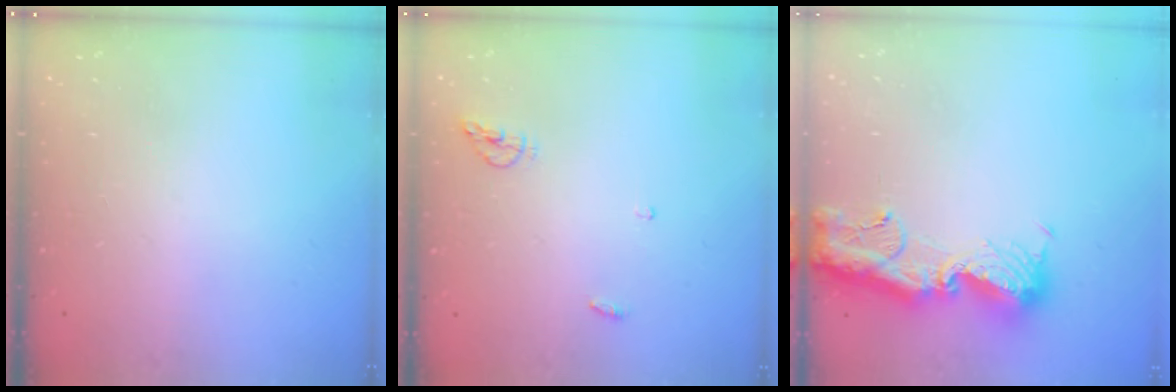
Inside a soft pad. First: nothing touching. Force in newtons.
{"total": 5.2, "press": 5.2, "slide": 0.7}
{"total": 15.0, "press": 14.9, "slide": 1.8}